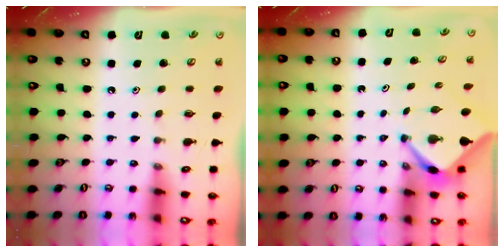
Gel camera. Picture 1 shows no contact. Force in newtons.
{"total": 2.6, "press": 2.6, "slide": 0.3}